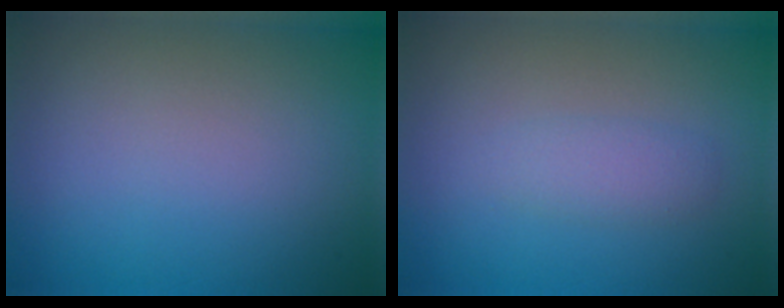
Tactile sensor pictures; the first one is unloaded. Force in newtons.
{"total": 1.7, "press": 1.7, "slide": 0.1}